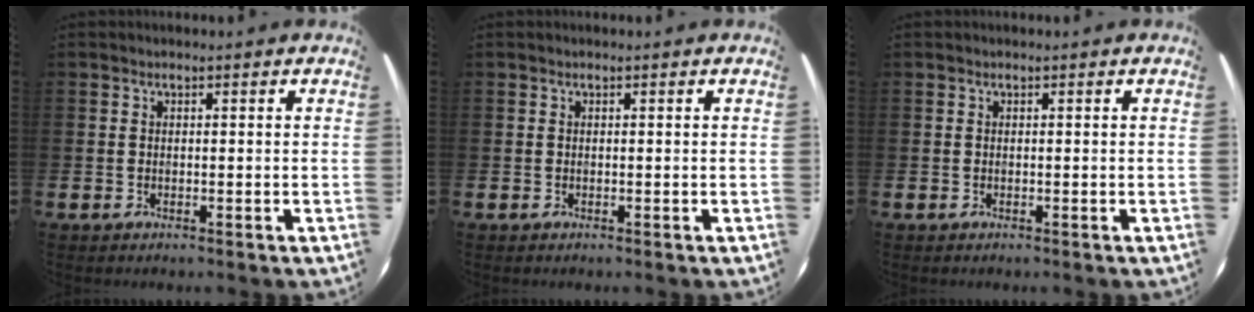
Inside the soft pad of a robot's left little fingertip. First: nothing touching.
{"total": 0.0}
{"total": 0.0}